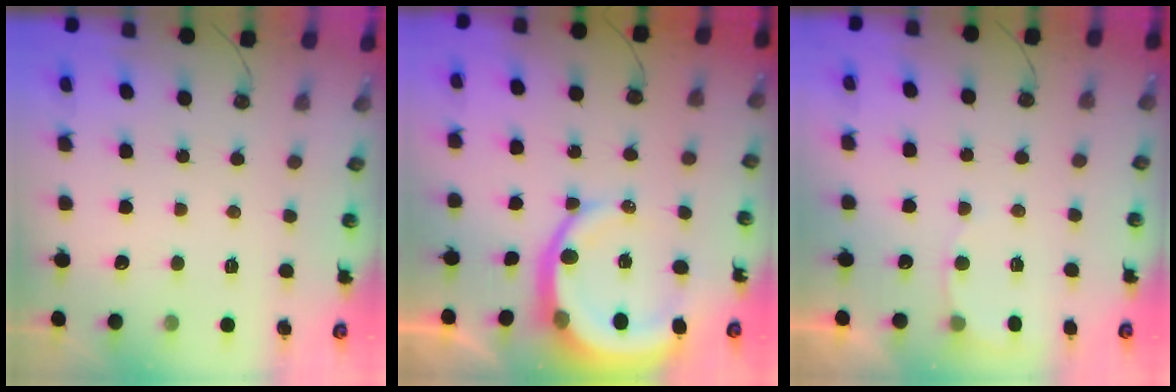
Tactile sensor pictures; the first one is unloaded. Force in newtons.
{"total": 12.0, "press": 11.9, "slide": 1.4}
{"total": 5.0, "press": 4.7, "slide": 1.4}